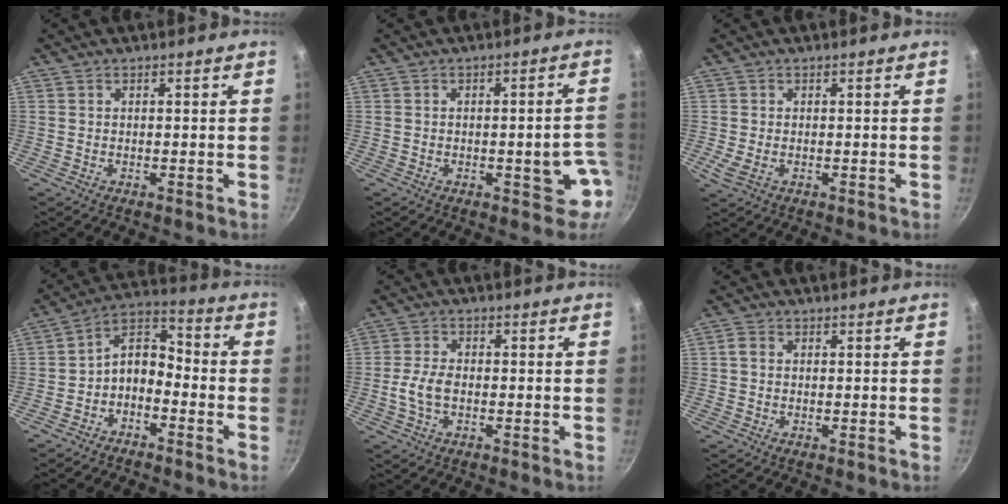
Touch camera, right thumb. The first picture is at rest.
{"total": 7.2, "force": [-2.3, 3.2, 6.1], "torque": [-0.028, 0.035, -0.025]}
{"total": 2.8, "force": [-0.6, 1.7, 2.1], "torque": [-0.038, -0.008, -0.009]}
{"total": 8.0, "force": [-3.5, 5.1, 5.1], "torque": [-0.077, 0.068, -0.073]}
{"total": 5.0, "force": [-0.9, 2.9, 3.9], "torque": [-0.084, 0.013, -0.022]}
{"total": 1.4, "force": [0.0, 1.1, 0.9], "torque": [-0.019, 0.005, 0.000]}